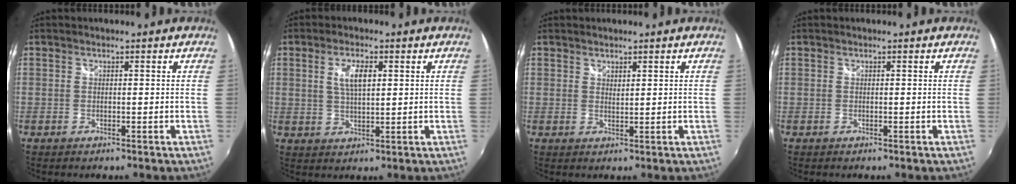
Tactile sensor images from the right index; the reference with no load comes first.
{"total": 5.3, "force": [1.6, 2.0, 4.6], "torque": [-0.086, 0.003, 0.031]}
{"total": 1.3, "force": [1.1, 0.4, 0.5], "torque": [-0.006, 0.000, 0.019]}
{"total": 0.0}